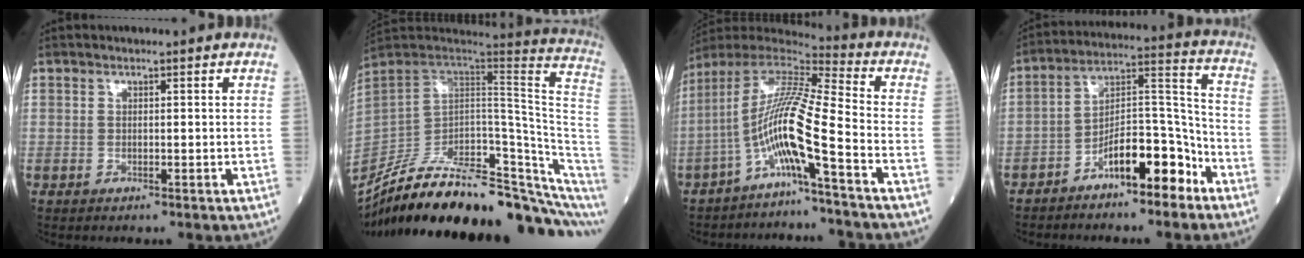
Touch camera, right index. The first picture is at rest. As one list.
[{"total": 29.4, "force": [-23.3, 5.2, 17.2], "torque": [-0.191, -0.004, -0.345]}, {"total": 11.9, "force": [-5.0, -0.7, 10.8], "torque": [-0.213, 0.011, -0.105]}, {"total": 10.8, "force": [-6.7, 3.4, 7.7], "torque": [-0.128, 0.032, -0.113]}]